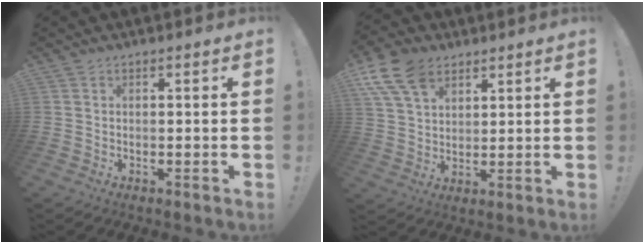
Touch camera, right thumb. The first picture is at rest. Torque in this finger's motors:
{"motor_torque": [-0.06, 0.44, 0.50, -0.28, 0.06]}